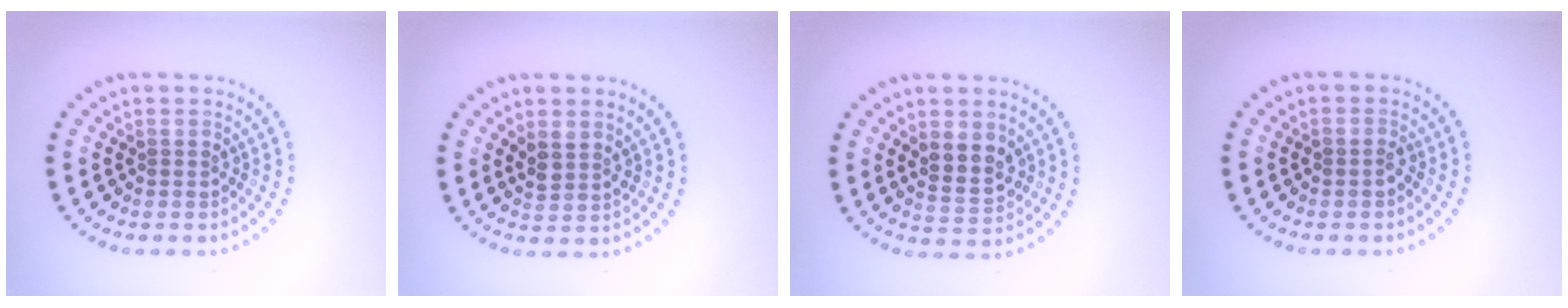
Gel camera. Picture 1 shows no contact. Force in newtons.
{"total": 1.8, "press": 1.6, "slide": 0.9}
{"total": 3.1, "press": 3.1, "slide": 0.7}
{"total": 0.8, "press": 0.8, "slide": 0.2}